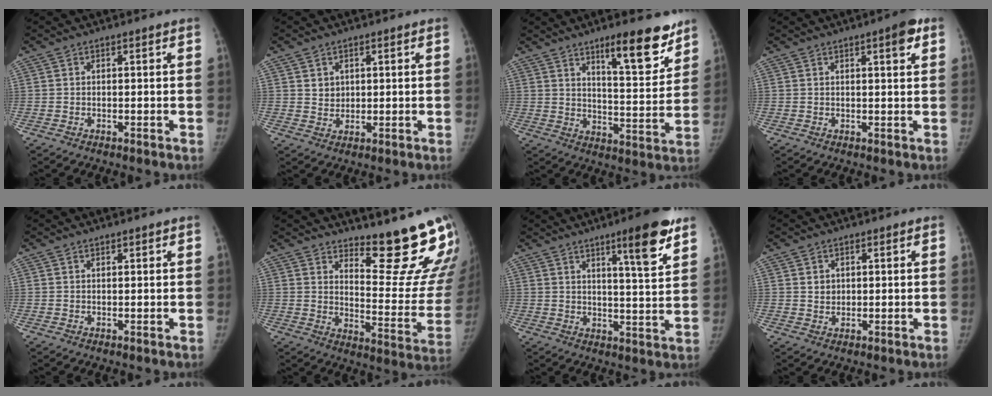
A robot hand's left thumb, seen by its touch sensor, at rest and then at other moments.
{"total": 2.9, "force": [1.2, 2.5, 0.8], "torque": [0.000, -0.011, 0.027]}
{"total": 14.2, "force": [9.7, 4.1, 9.6], "torque": [-0.097, -0.069, 0.147]}
{"total": 4.1, "force": [2.0, 1.0, 3.4], "torque": [-0.041, -0.005, 0.023]}
{"total": 0.7, "force": [0.6, 0.2, 0.4], "torque": [-0.004, -0.002, 0.008]}
{"total": 19.0, "force": [15.6, 3.9, 10.3], "torque": [-0.099, -0.171, 0.203]}
{"total": 11.3, "force": [6.9, 1.6, 8.8], "torque": [-0.111, -0.039, 0.097]}
{"total": 2.3, "force": [0.8, 2.0, 0.8], "torque": [-0.003, -0.006, 0.017]}